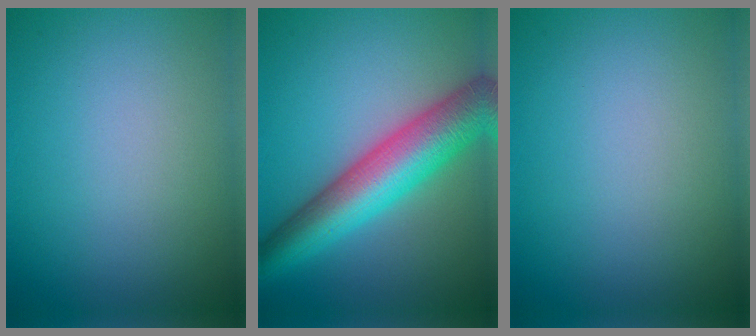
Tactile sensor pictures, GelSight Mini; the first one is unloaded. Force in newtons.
{"total": 9.0, "press": 9.0, "slide": 0.2}
{"total": 0.0}